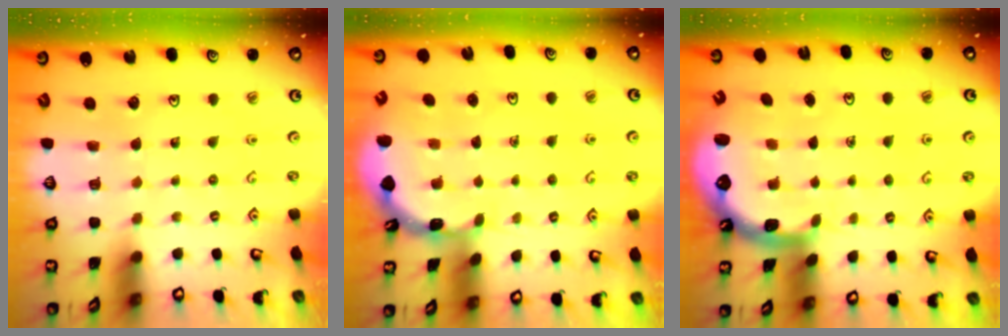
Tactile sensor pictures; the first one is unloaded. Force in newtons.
{"total": 1.9, "press": 1.9, "slide": 0.1}
{"total": 1.6, "press": 1.4, "slide": 0.6}